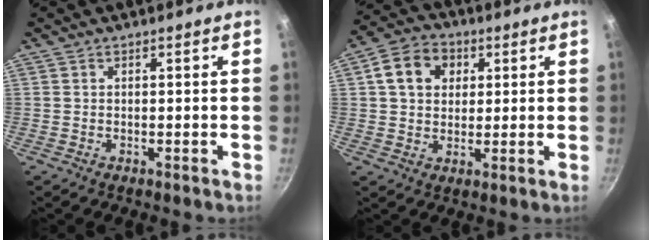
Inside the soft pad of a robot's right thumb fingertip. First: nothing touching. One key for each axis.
{"total": 9.5, "fx": 2.8, "fy": 7.4, "fz": 5.2, "tx": -0.068, "ty": 0.009, "tz": 0.036}